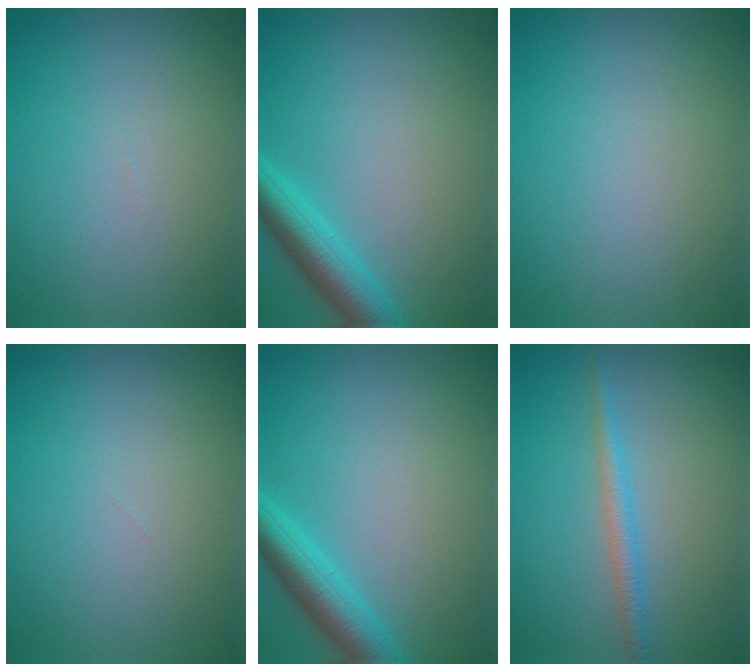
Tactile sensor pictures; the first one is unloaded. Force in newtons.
{"total": 4.5, "press": 4.5, "slide": 0.2}
{"total": 0.0}
{"total": 0.0}
{"total": 4.5, "press": 4.5, "slide": 0.2}
{"total": 1.9, "press": 1.9, "slide": 0.1}